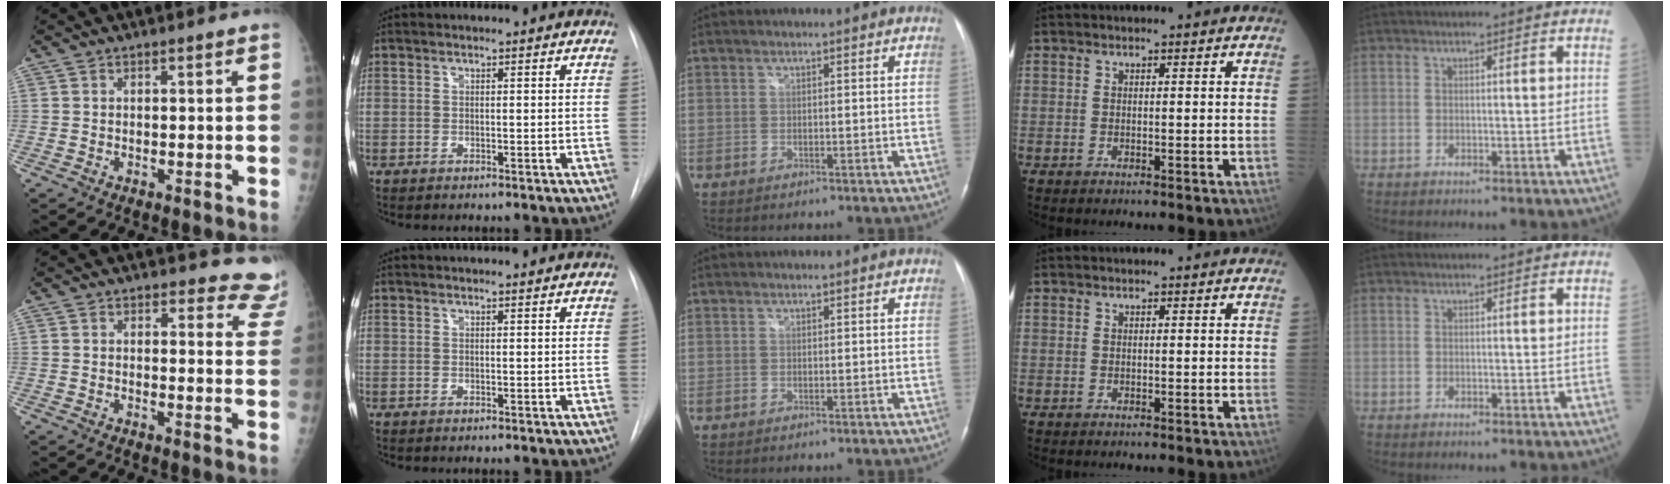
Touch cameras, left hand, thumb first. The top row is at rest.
{"thumb": {"total": 9.2, "force": [8.8, 2.7, -0.1], "torque": [0.060, -0.067, 0.059]}, "index": {"total": 0.7, "force": [0.7, 0.1, 0.1], "torque": [-0.008, 0.002, 0.009]}}